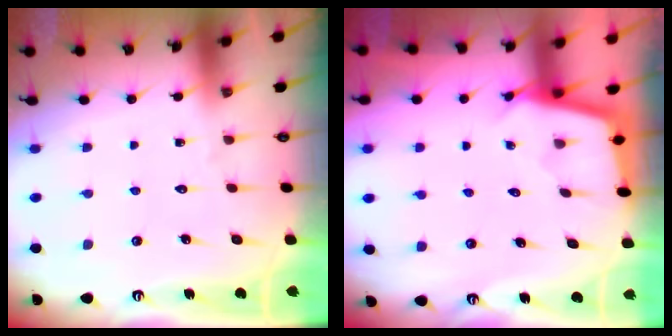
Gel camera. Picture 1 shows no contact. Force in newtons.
{"total": 2.4, "press": 2.4, "slide": 0.2}